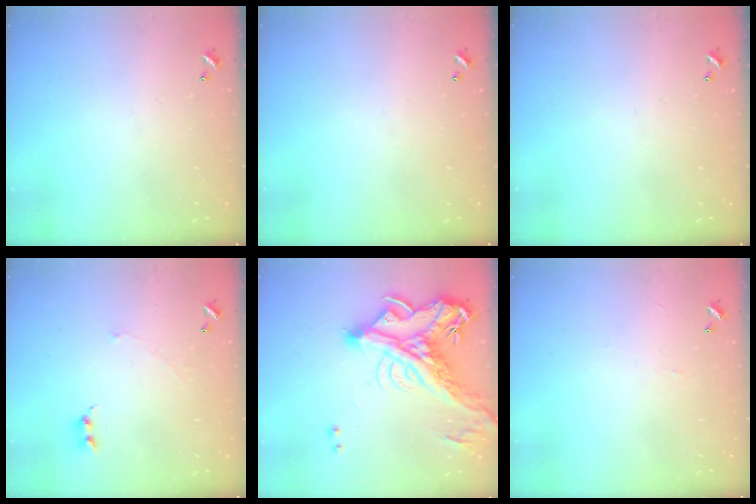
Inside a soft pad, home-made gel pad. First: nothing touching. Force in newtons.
{"total": 0.0}
{"total": 0.0}
{"total": 2.0, "press": 1.9, "slide": 0.7}
{"total": 12.9, "press": 12.6, "slide": 3.0}
{"total": 0.5, "press": 0.3, "slide": 0.4}